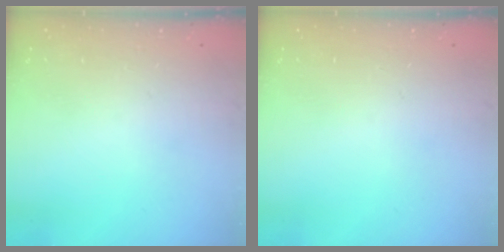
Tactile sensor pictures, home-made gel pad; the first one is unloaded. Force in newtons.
{"total": 0.0}